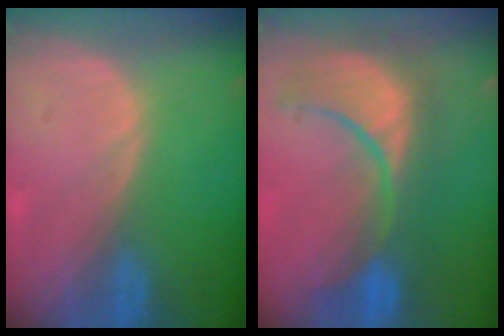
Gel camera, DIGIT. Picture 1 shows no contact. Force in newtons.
{"total": 10.9, "press": 10.2, "slide": 3.9}